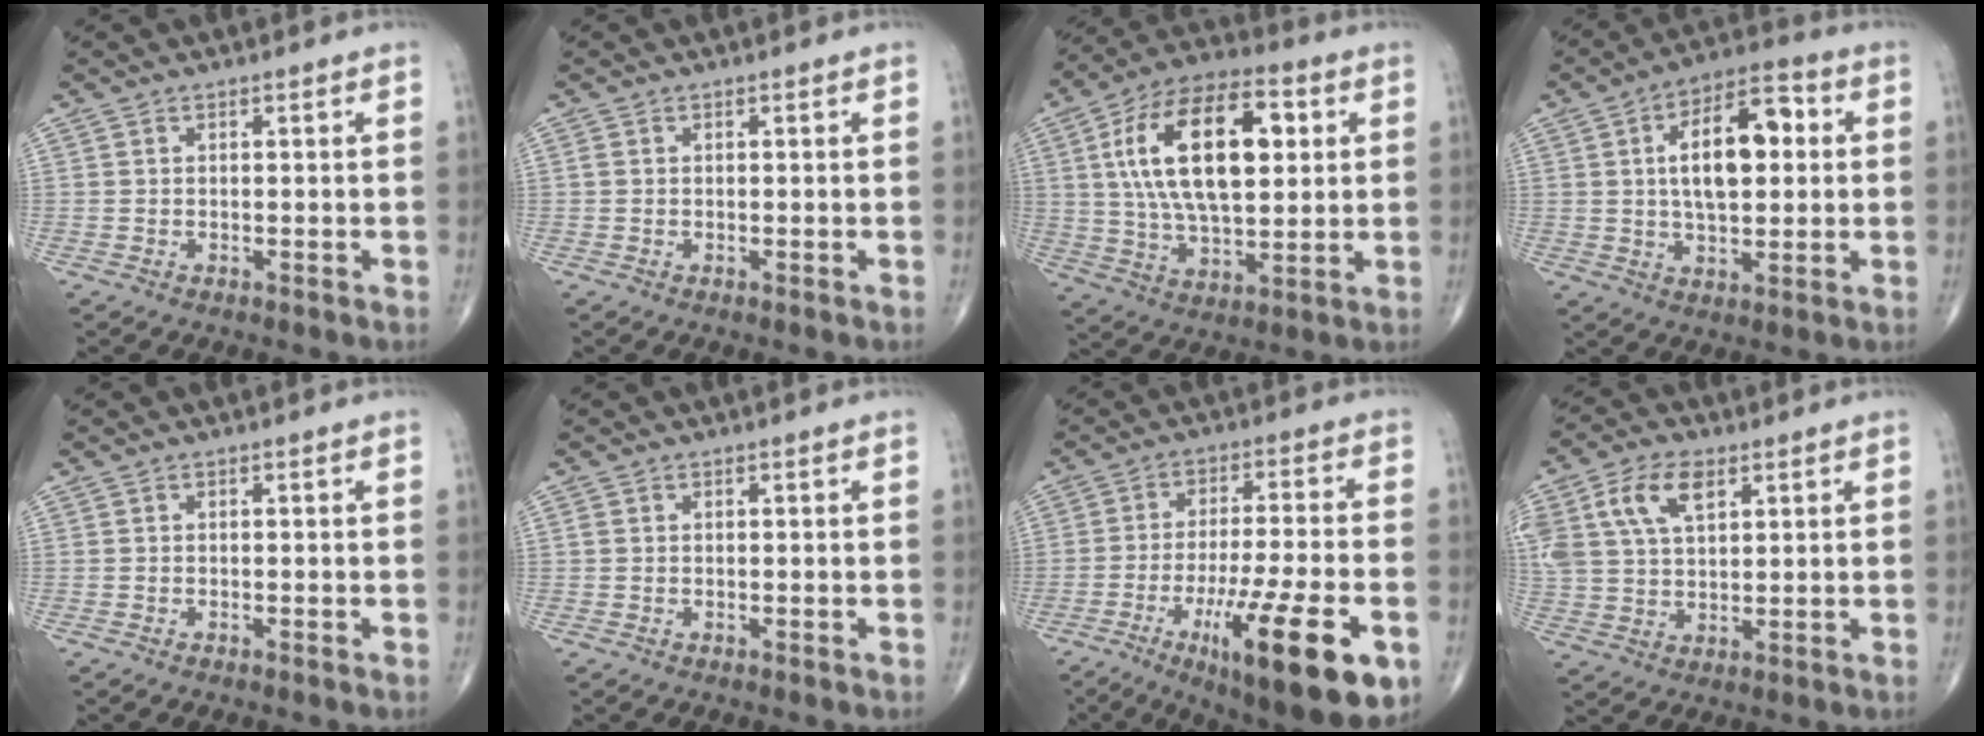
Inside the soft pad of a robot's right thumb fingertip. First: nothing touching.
{"total": 0.5, "force": [0.0, 0.4, 0.3], "torque": [-0.006, 0.001, -0.001]}
{"total": 22.5, "force": [5.0, 11.2, 18.9], "torque": [-0.315, 0.004, 0.079]}
{"total": 14.7, "force": [2.3, 7.3, 12.5], "torque": [-0.182, 0.016, 0.032]}
{"total": 0.0}
{"total": 0.5, "force": [0.1, 0.4, 0.3], "torque": [-0.004, 0.001, -0.001]}
{"total": 20.7, "force": [-8.4, 4.5, 18.3], "torque": [-0.271, 0.005, -0.123]}
{"total": 11.3, "force": [4.8, 6.4, 8.0], "torque": [-0.157, 0.000, 0.094]}